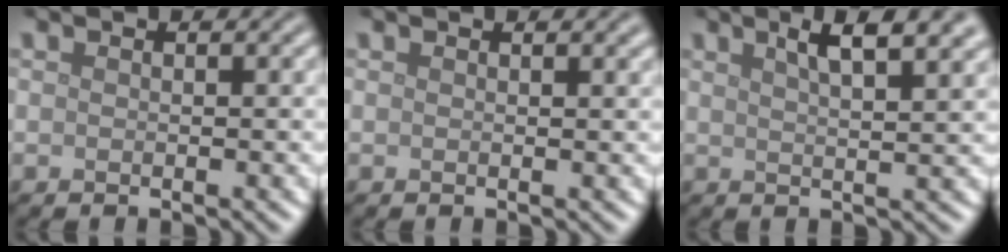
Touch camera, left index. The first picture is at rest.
{"total": 1.0, "force": [0.8, 0.3, 0.6], "torque": [-0.003, 0.004, 0.013]}
{"total": 5.8, "force": [3.4, 1.7, 4.4], "torque": [-0.040, 0.023, 0.040]}